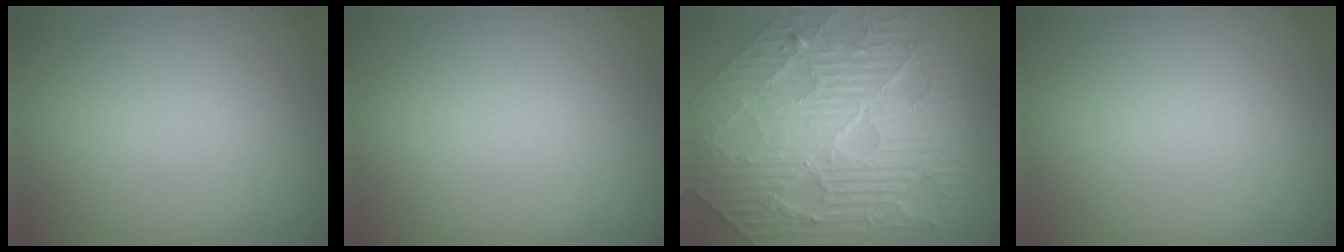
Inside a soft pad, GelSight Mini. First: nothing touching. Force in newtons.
{"total": 0.0}
{"total": 11.4, "press": 7.5, "slide": 8.5}
{"total": 0.0}